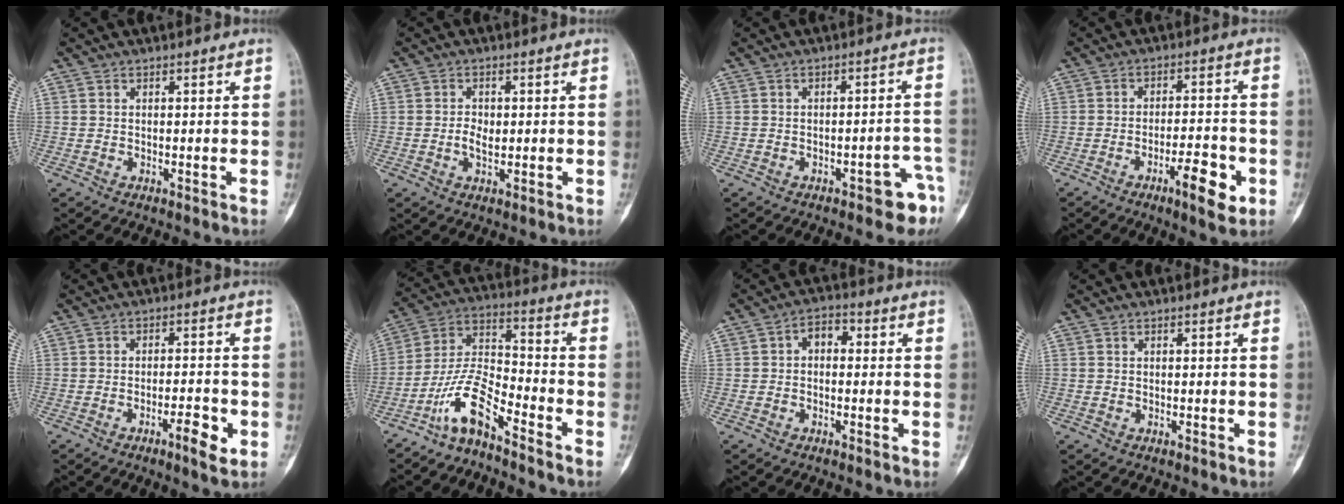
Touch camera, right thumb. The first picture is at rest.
{"total": 2.7, "force": [-0.2, 1.7, 2.0], "torque": [-0.030, 0.002, -0.004]}
{"total": 6.6, "force": [-3.8, 2.7, 4.7], "torque": [-0.032, 0.036, -0.041]}
{"total": 8.5, "force": [-3.8, 2.4, 7.2], "torque": [-0.104, 0.019, -0.056]}
{"total": 5.3, "force": [-2.4, 1.3, 4.5], "torque": [-0.068, 0.011, -0.035]}
{"total": 9.6, "force": [-7.1, 2.3, 6.0], "torque": [-0.127, 0.077, -0.145]}
{"total": 3.9, "force": [0.1, 2.7, 2.8], "torque": [-0.026, 0.016, -0.012]}
{"total": 0.0}